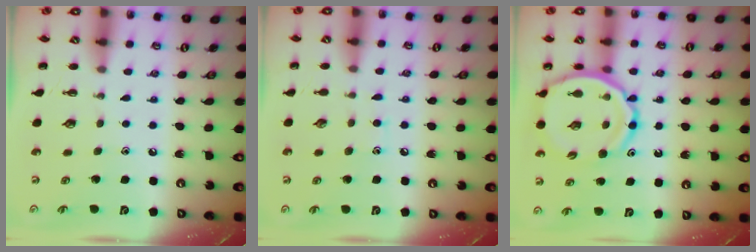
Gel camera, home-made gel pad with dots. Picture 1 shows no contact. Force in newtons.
{"total": 6.0, "press": 5.6, "slide": 2.1}
{"total": 13.7, "press": 13.2, "slide": 3.6}